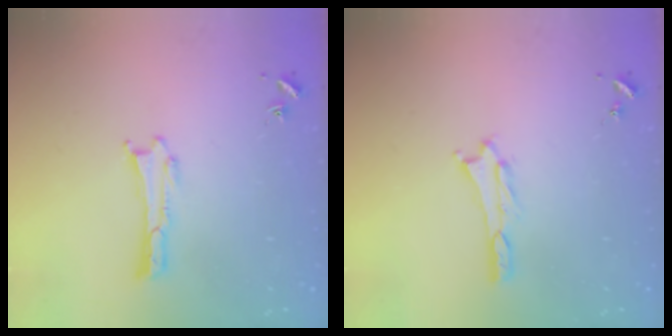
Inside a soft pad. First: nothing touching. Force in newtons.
{"total": 0.7, "press": 0.7, "slide": 0.3}